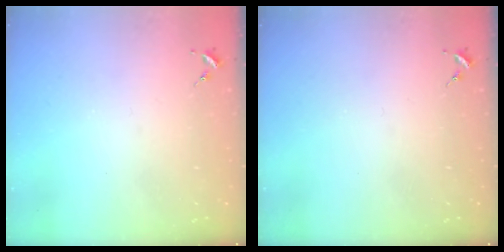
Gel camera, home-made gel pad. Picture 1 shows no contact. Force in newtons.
{"total": 0.0}